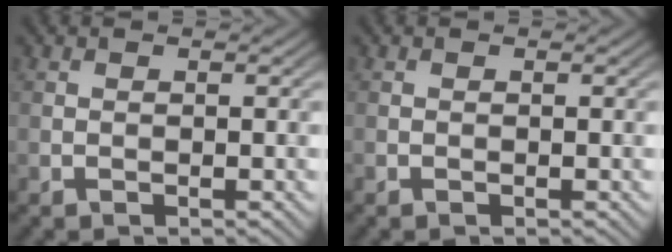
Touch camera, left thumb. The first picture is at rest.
{"total": 0.0}